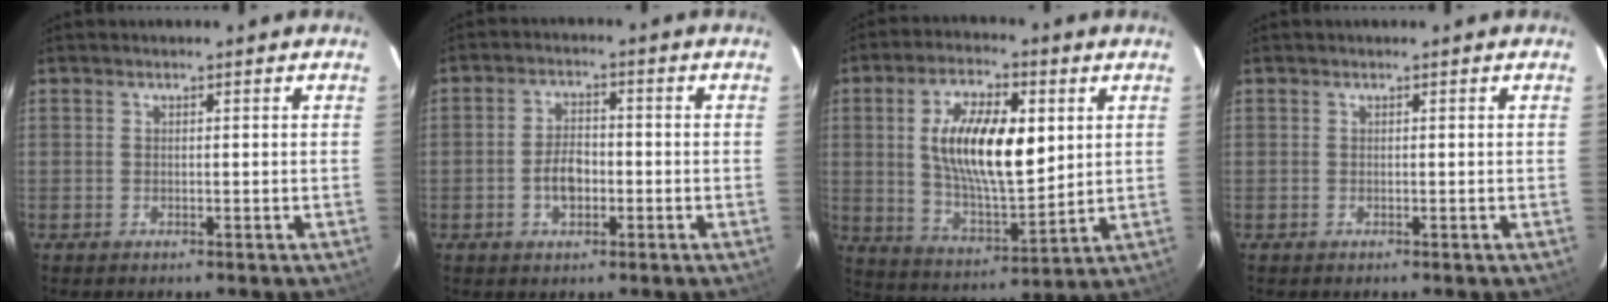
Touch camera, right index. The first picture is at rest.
{"total": 5.0, "force": [-1.6, 3.1, 3.7], "torque": [-0.072, 0.008, -0.025]}
{"total": 16.3, "force": [3.4, 6.8, 14.5], "torque": [-0.259, 0.004, 0.067]}
{"total": 0.0}